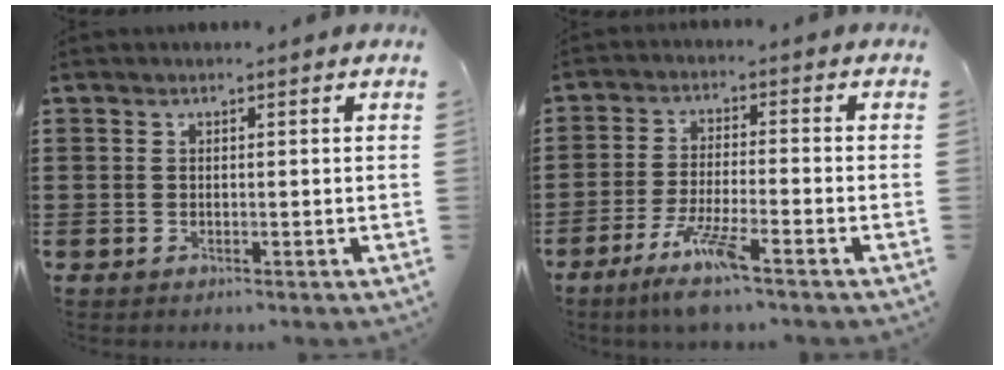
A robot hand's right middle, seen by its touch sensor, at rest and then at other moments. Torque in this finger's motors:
{"motor_torque": [1.46, -0.68, 0.65, 0.15]}